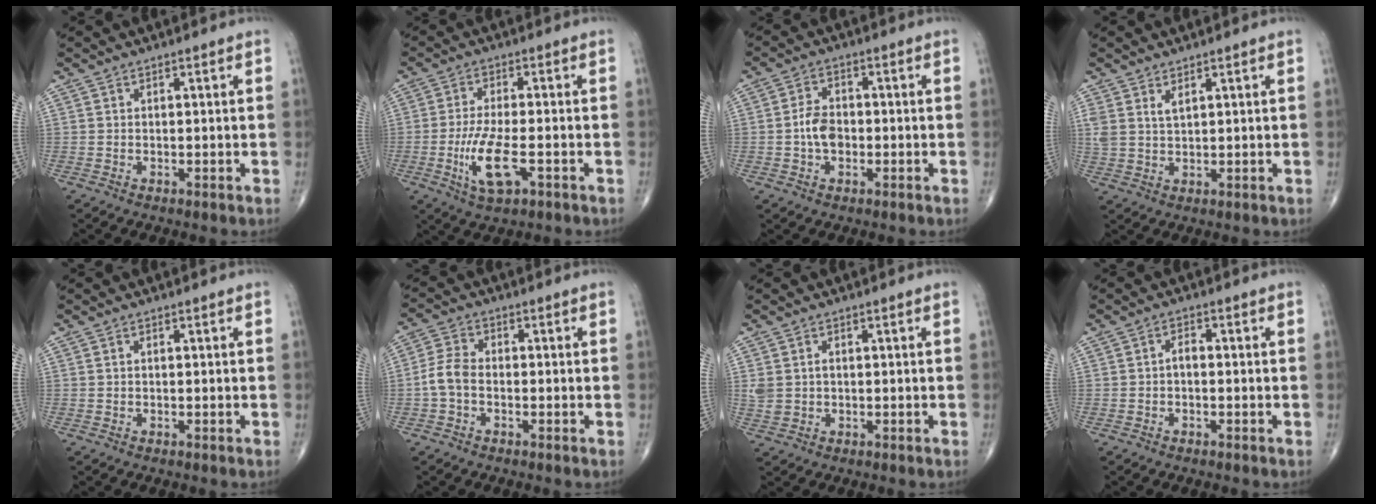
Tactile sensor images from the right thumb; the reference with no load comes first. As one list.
[{"total": 8.8, "force": [-2.9, 2.9, 7.8], "torque": [-0.162, 0.001, -0.049]}, {"total": 4.9, "force": [-0.9, 3.3, 3.5], "torque": [-0.058, 0.014, -0.022]}, {"total": 3.0, "force": [1.7, 1.2, 2.1], "torque": [-0.046, -0.004, 0.042]}, {"total": 0.0}, {"total": 4.9, "force": [-1.2, 3.1, 3.6], "torque": [-0.076, 0.016, -0.034]}, {"total": 3.2, "force": [0.2, 2.5, 2.0], "torque": [-0.044, 0.006, 0.010]}, {"total": 1.8, "force": [-0.4, 1.0, 1.4], "torque": [-0.018, 0.010, -0.012]}]